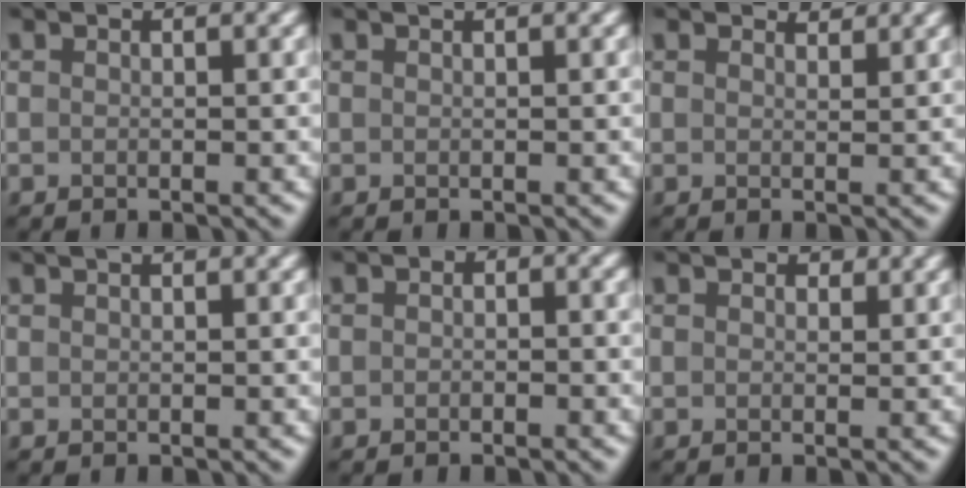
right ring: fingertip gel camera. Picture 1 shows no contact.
{"total": 0.5, "force": [0.4, 0.1, 0.3], "torque": [-0.002, 0.004, 0.006]}
{"total": 1.1, "force": [1.1, 0.2, 0.2], "torque": [-0.006, -0.002, 0.016]}
{"total": 0.7, "force": [0.5, 0.1, 0.5], "torque": [-0.007, 0.005, 0.006]}
{"total": 1.3, "force": [-0.3, 0.9, 0.8], "torque": [-0.012, -0.003, -0.007]}
{"total": 0.6, "force": [0.4, 0.5, 0.2], "torque": [0.000, -0.003, 0.002]}